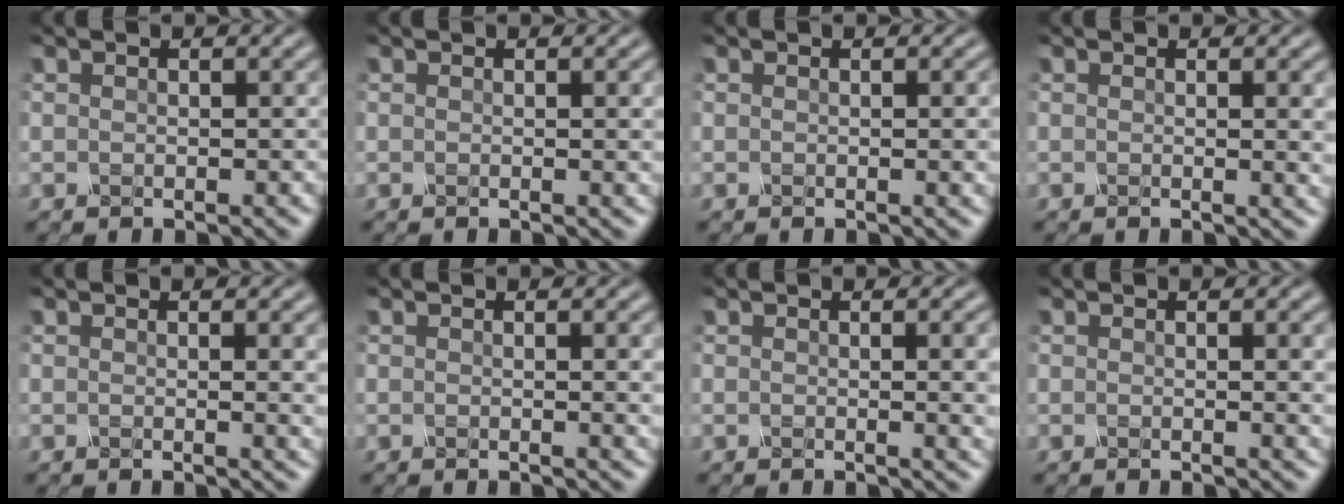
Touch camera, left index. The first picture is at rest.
{"total": 2.0, "force": [0.3, 0.7, 1.8], "torque": [-0.014, 0.003, 0.000]}
{"total": 2.5, "force": [0.1, 0.8, 2.4], "torque": [-0.018, 0.004, -0.002]}
{"total": 3.3, "force": [0.4, 1.1, 3.1], "torque": [-0.025, 0.002, 0.003]}
{"total": 3.4, "force": [0.4, 1.2, 3.2], "torque": [-0.026, 0.003, 0.004]}
{"total": 3.1, "force": [0.3, 1.1, 2.9], "torque": [-0.022, 0.004, 0.002]}
{"total": 5.1, "force": [0.3, 2.0, 4.6], "torque": [-0.027, 0.005, 0.004]}
{"total": 3.1, "force": [0.4, 1.1, 2.8], "torque": [-0.022, 0.003, 0.003]}